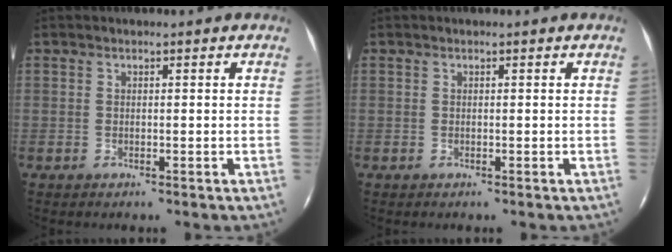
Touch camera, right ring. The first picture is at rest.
{"total": 0.0}